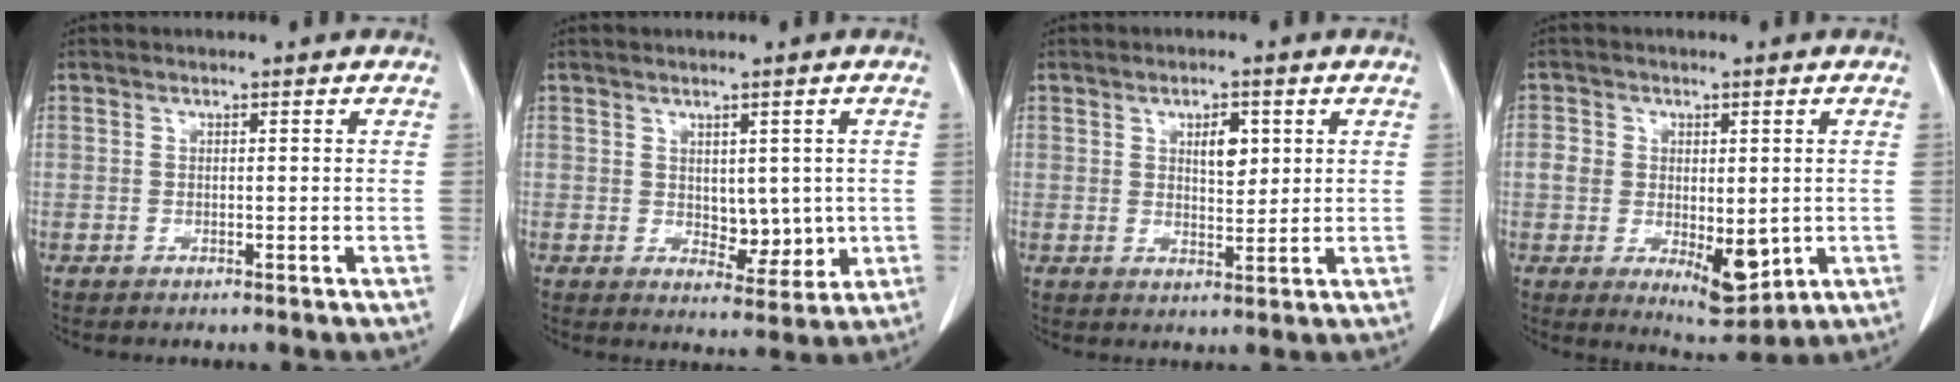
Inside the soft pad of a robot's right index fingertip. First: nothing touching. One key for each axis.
{"total": 5.1, "fx": 0.2, "fy": 2.9, "fz": 4.1, "tx": -0.050, "ty": -0.009, "tz": 0.015}
{"total": 4.0, "fx": 1.5, "fy": 1.8, "fz": 3.2, "tx": -0.051, "ty": -0.001, "tz": 0.025}
{"total": 9.2, "fx": -1.4, "fy": 5.2, "fz": 7.4, "tx": -0.102, "ty": -0.008, "tz": -0.008}